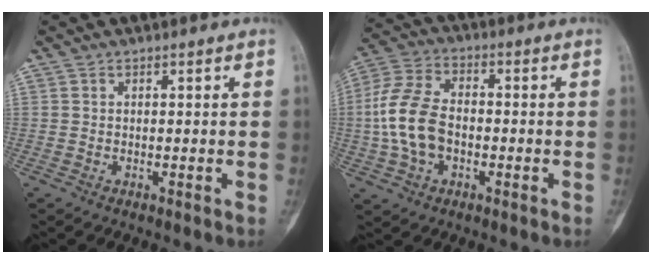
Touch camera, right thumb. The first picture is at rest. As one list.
[{"total": 12.1, "force": [-1.5, 7.9, 9.0], "torque": [-0.180, 0.029, -0.034]}]